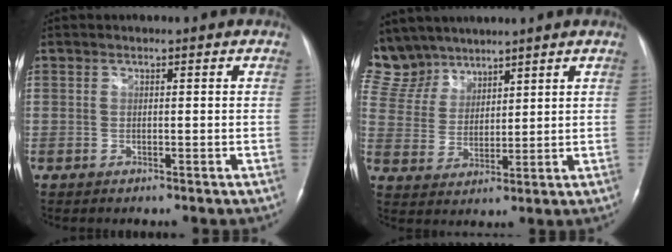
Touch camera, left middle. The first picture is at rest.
{"total": 10.7, "force": [9.3, 5.2, 0.9], "torque": [-0.035, 0.017, 0.201]}